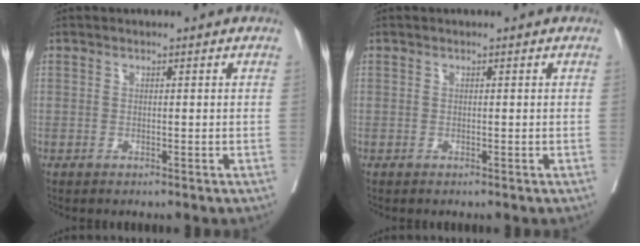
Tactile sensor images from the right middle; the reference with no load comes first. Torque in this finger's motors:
{"motor_torque": [0.05, -0.03, 0.04, 0.00]}